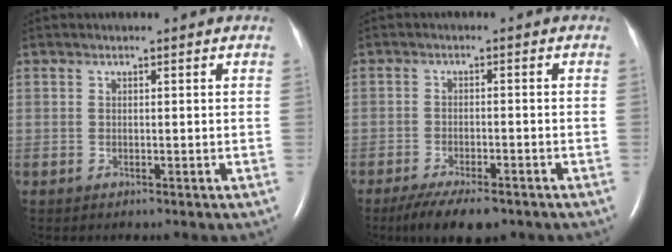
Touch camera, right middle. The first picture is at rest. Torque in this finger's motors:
{"motor_torque": [0.25, -0.19, 0.09, 0.03]}